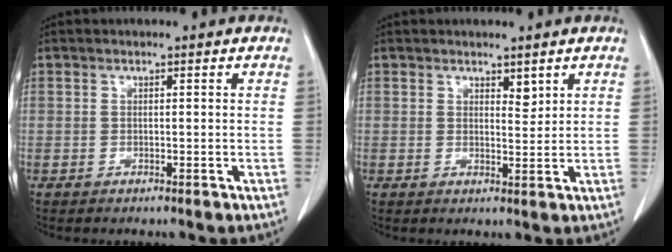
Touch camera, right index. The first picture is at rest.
{"total": 1.7, "force": [1.3, 0.5, 1.0], "torque": [-0.015, -0.010, 0.024]}